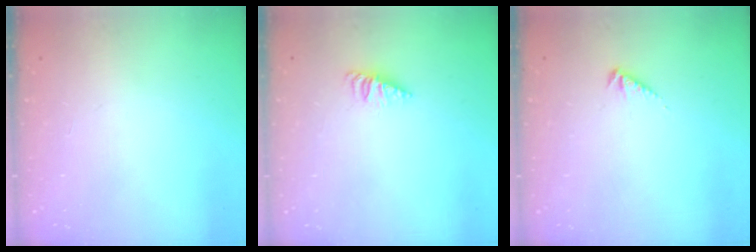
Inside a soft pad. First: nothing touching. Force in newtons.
{"total": 1.8, "press": 1.8, "slide": 0.4}
{"total": 2.9, "press": 2.9, "slide": 0.5}